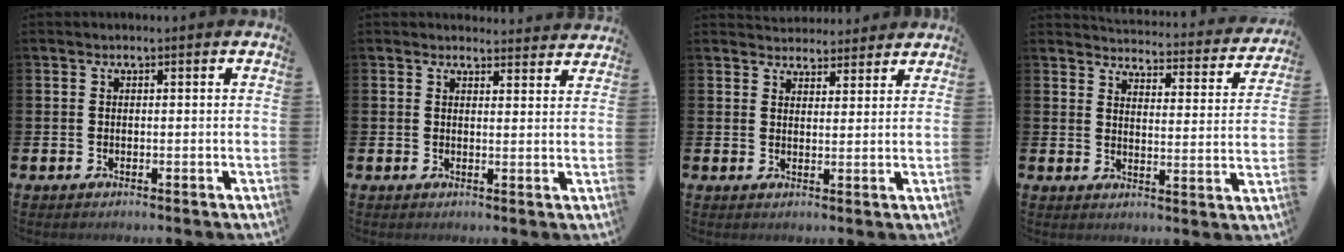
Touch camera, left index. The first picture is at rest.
{"total": 2.8, "force": [2.7, 0.4, -0.2], "torque": [0.012, -0.022, 0.047]}
{"total": 3.8, "force": [3.6, 1.2, -0.3], "torque": [0.002, -0.019, 0.066]}
{"total": 3.7, "force": [3.6, 0.6, 0.4], "torque": [-0.018, -0.037, 0.055]}